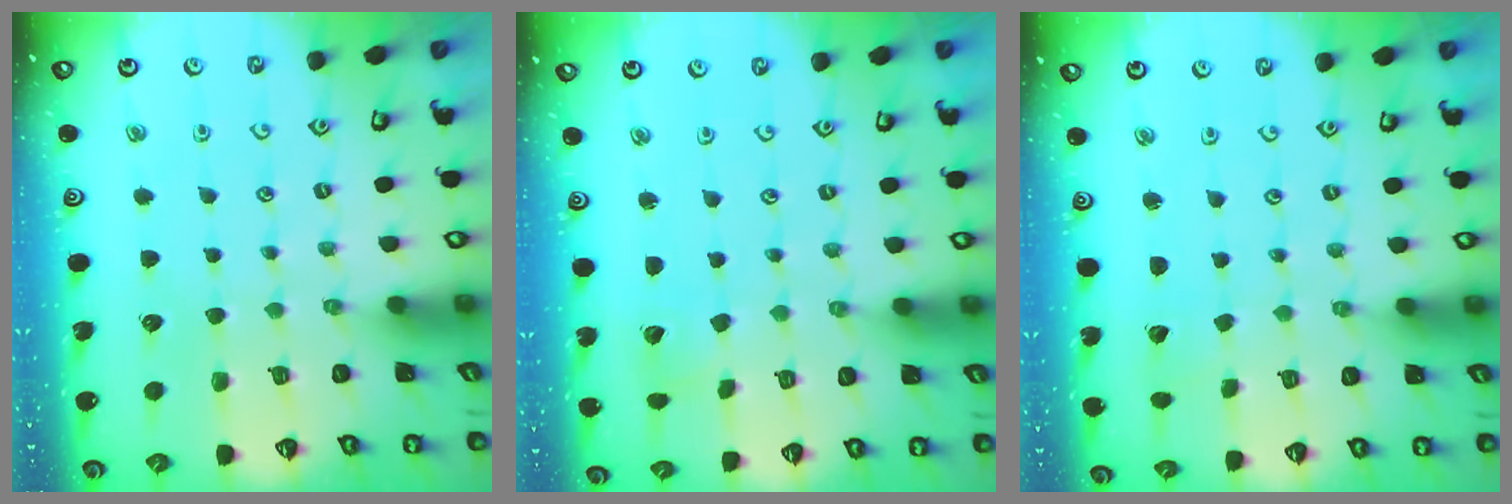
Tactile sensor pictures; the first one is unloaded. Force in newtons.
{"total": 3.2, "press": 3.2, "slide": 0.4}
{"total": 0.9, "press": 0.9, "slide": 0.1}